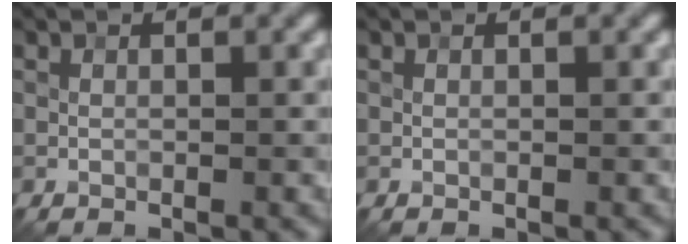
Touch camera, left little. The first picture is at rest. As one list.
[{"total": 0.0}]